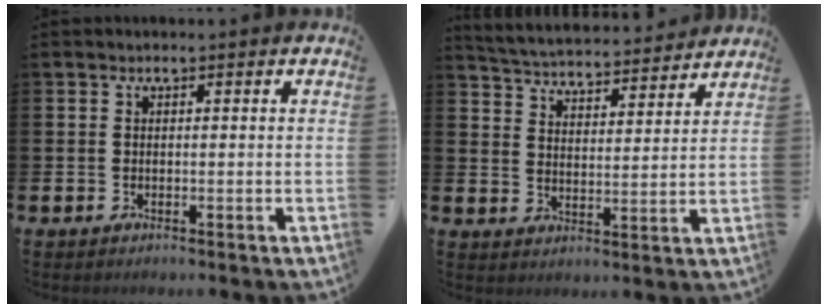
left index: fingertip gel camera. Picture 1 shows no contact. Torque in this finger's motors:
{"motor_torque": [0.90, -1.24, 0.47, 0.10]}